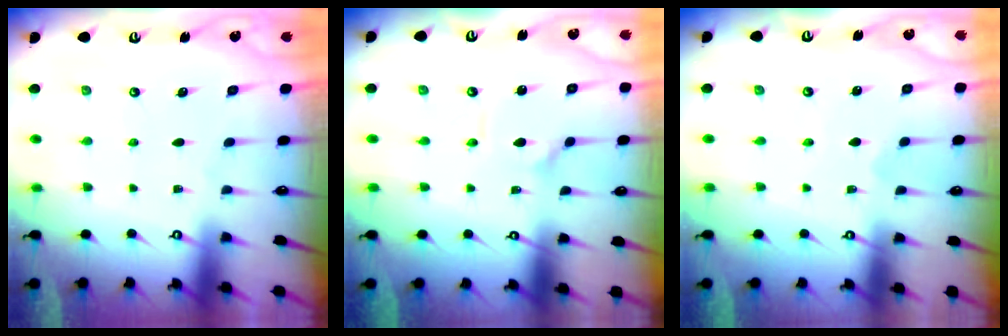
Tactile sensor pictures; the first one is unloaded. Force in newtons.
{"total": 2.4, "press": 2.4, "slide": 0.1}
{"total": 0.7, "press": 0.7, "slide": 0.1}